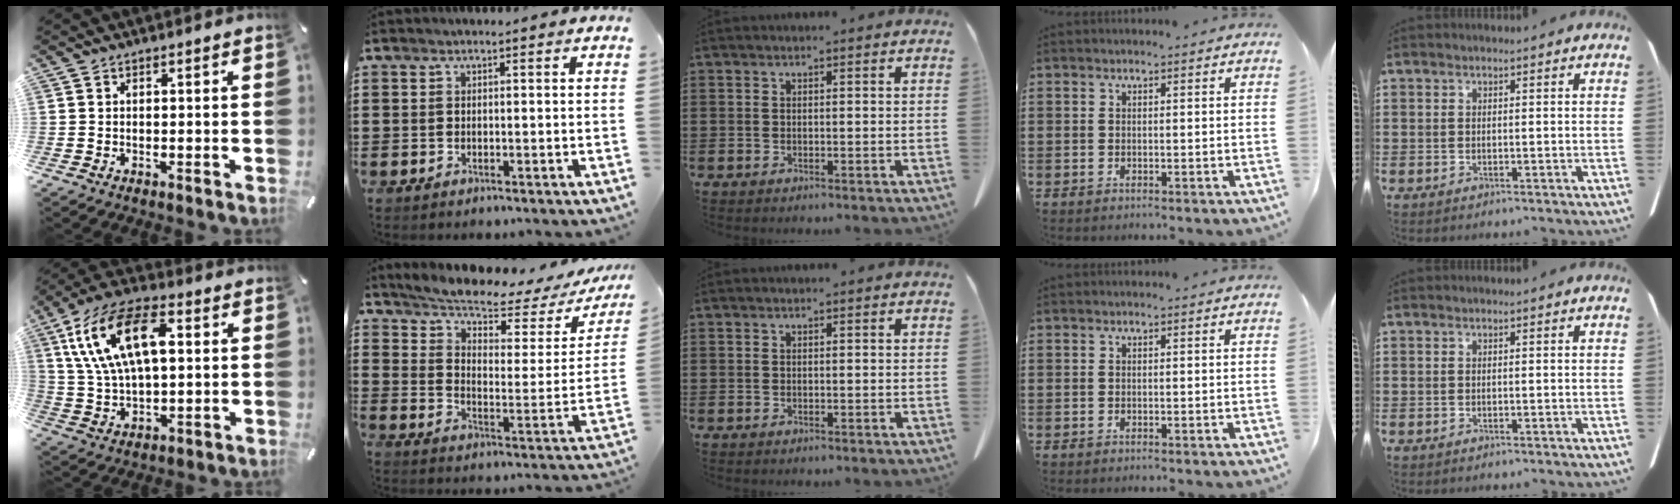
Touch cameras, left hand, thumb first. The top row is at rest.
{"thumb": {"total": 16.9, "force": [5.4, 9.1, 13.1], "torque": [-0.295, 0.007, 0.092]}, "index": {"total": 5.8, "force": [5.2, 0.5, 2.5], "torque": [-0.070, -0.039, 0.083]}}